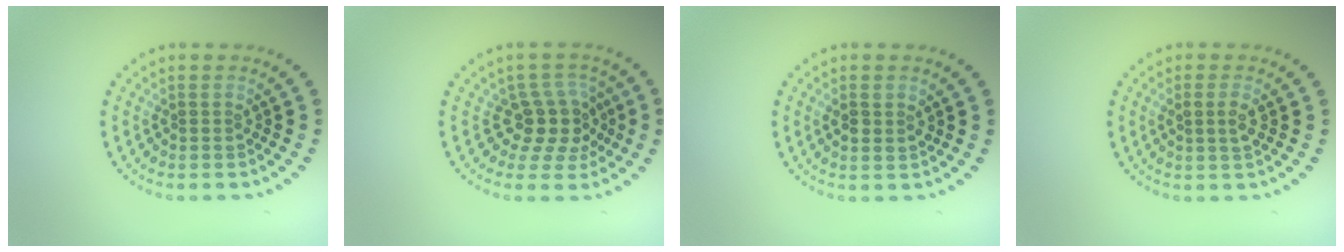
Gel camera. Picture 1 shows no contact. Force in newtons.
{"total": 3.7, "press": 2.8, "slide": 2.3}
{"total": 1.4, "press": 1.3, "slide": 0.2}
{"total": 1.5, "press": 1.4, "slide": 0.4}